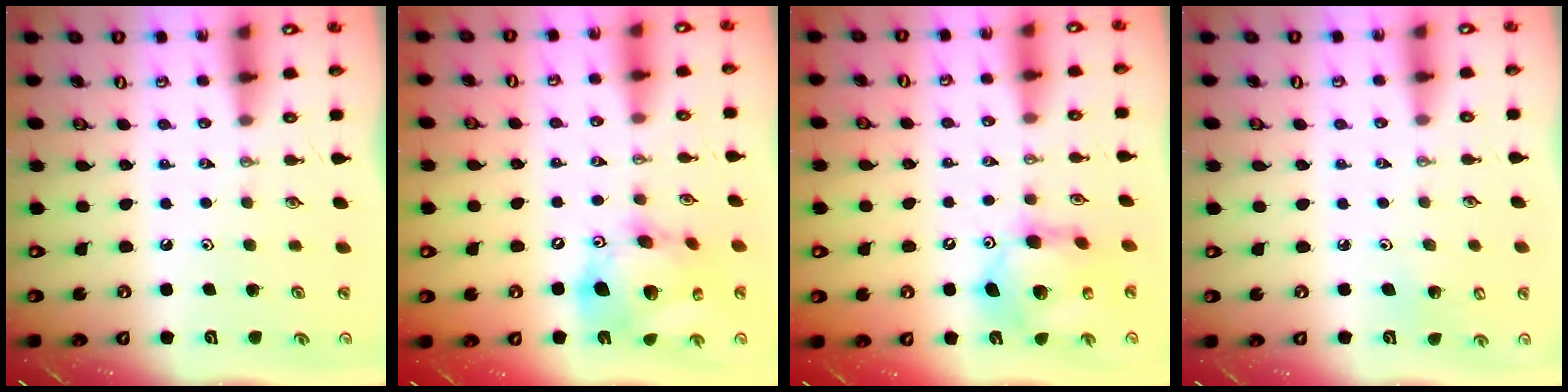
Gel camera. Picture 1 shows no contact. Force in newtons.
{"total": 18.6, "press": 18.4, "slide": 2.6}
{"total": 14.4, "press": 14.3, "slide": 1.2}
{"total": 2.8, "press": 2.7, "slide": 0.7}